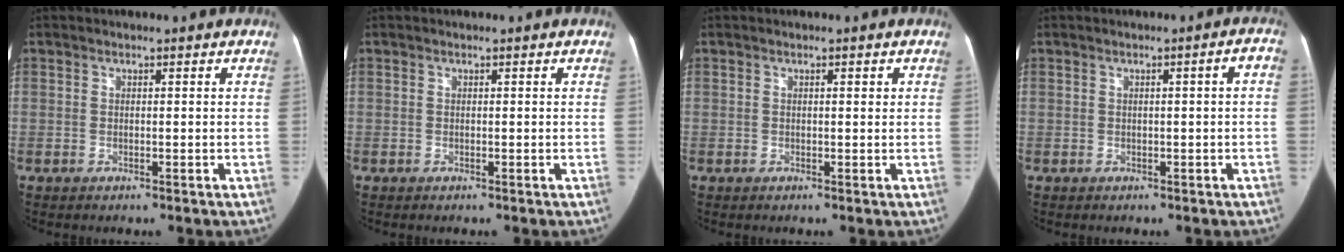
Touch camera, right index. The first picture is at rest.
{"total": 0.0}
{"total": 0.7, "force": [0.3, 0.1, 0.6], "torque": [-0.001, 0.003, 0.004]}
{"total": 2.5, "force": [0.0, 0.1, 2.5], "torque": [-0.027, 0.010, 0.001]}